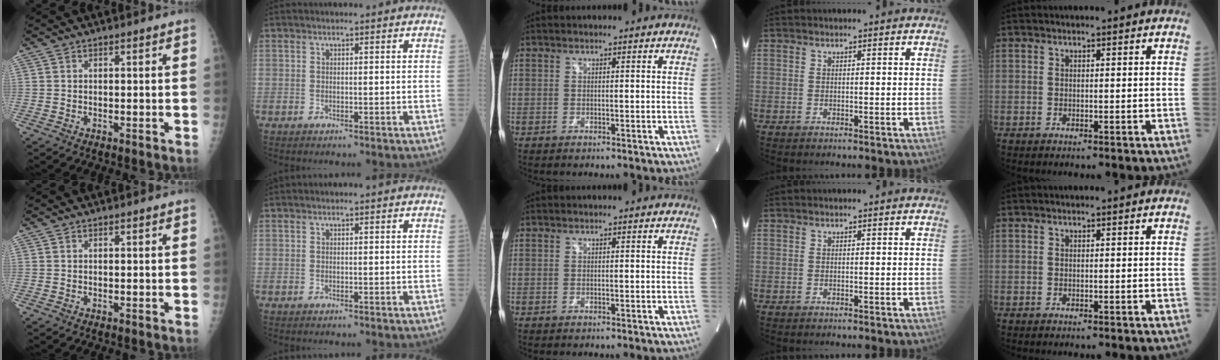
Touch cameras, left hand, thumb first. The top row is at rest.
{}